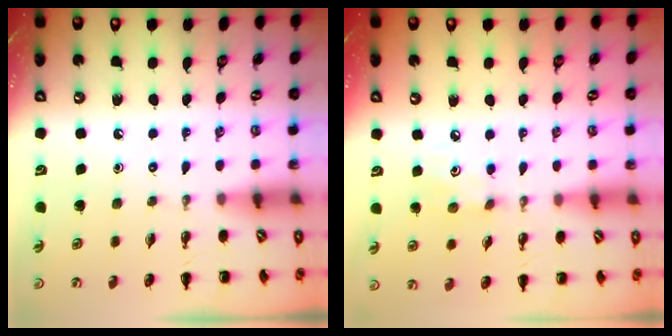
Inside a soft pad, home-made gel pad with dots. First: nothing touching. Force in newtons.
{"total": 3.2, "press": 3.2, "slide": 0.5}